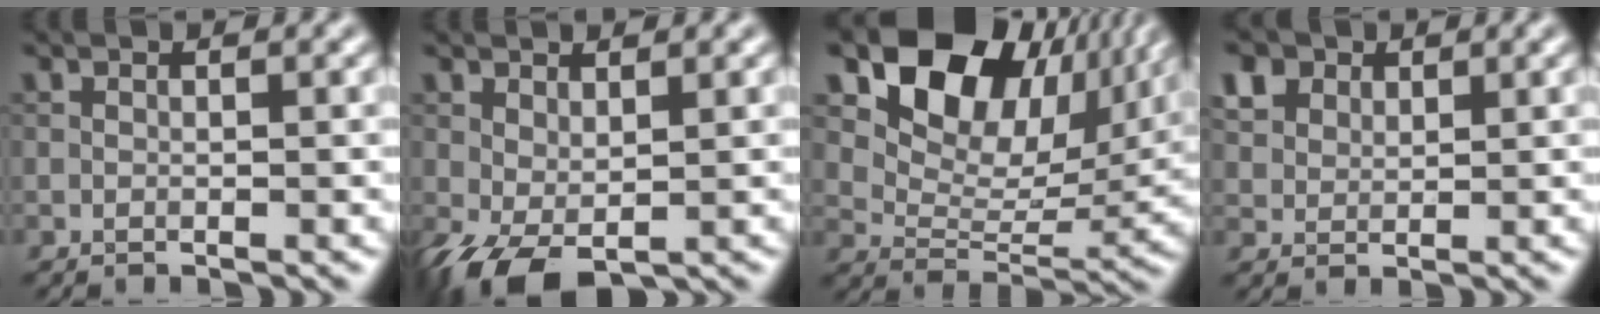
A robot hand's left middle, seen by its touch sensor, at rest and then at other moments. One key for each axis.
{"total": 4.0, "fx": -0.9, "fy": 2.3, "fz": 3.2, "tx": -0.073, "ty": -0.004, "tz": -0.012}
{"total": 12.7, "fx": 7.8, "fy": 7.5, "fz": 6.7, "tx": -0.117, "ty": 0.009, "tz": 0.138}
{"total": 4.2, "fx": 2.7, "fy": 2.8, "fz": 1.7, "tx": -0.057, "ty": 0.004, "tz": 0.056}